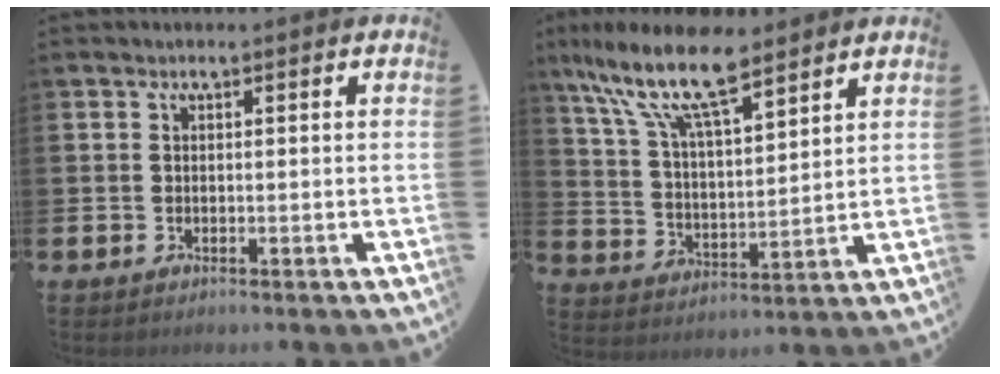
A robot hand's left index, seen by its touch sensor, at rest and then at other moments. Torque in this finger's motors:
{"motor_torque": [1.26, -0.83, 1.05, 0.21]}